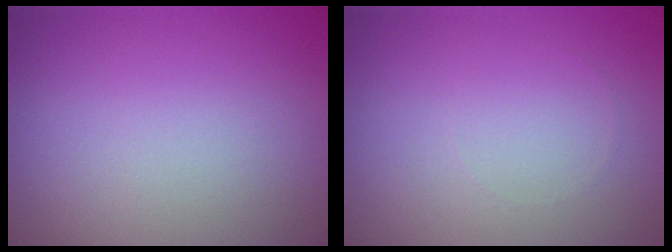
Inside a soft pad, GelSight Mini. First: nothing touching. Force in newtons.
{"total": 0.0}